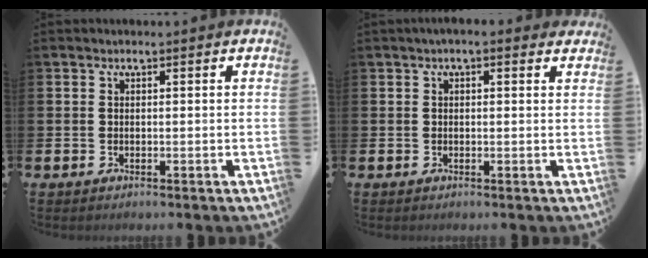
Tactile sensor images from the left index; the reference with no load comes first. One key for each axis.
{"total": 1.0, "fx": 0.7, "fy": 0.4, "fz": 0.6, "tx": -0.001, "ty": 0.002, "tz": 0.008}